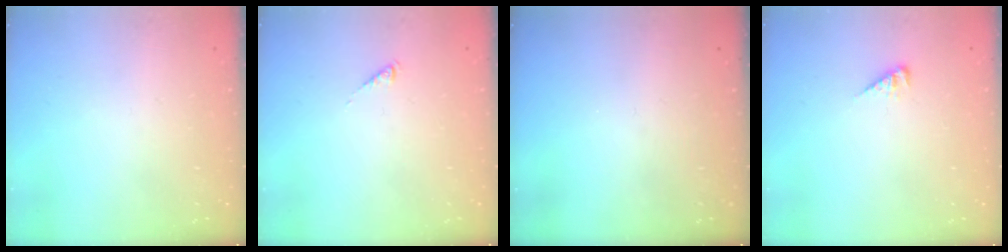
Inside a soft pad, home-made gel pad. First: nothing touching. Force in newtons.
{"total": 0.0}
{"total": 0.0}
{"total": 3.7, "press": 3.7, "slide": 0.6}